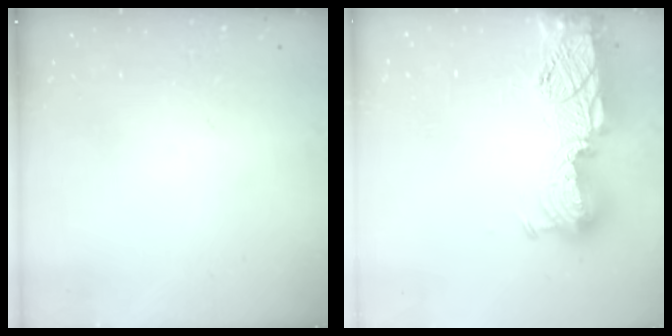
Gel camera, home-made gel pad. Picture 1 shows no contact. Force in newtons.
{"total": 19.3, "press": 19.2, "slide": 1.1}